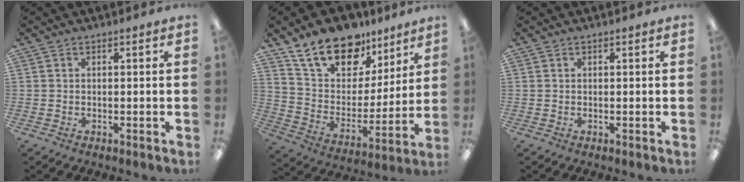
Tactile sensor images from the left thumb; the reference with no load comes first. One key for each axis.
{"total": 17.6, "fx": 13.2, "fy": 9.6, "fz": 6.6, "tx": -0.129, "ty": -0.082, "tz": 0.244}
{"total": 0.0}